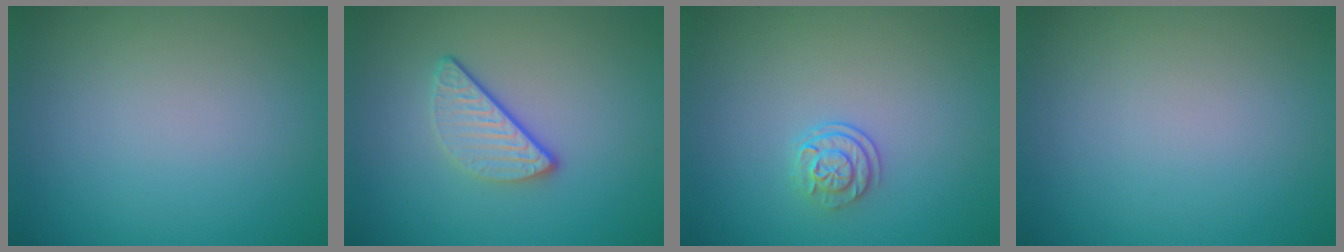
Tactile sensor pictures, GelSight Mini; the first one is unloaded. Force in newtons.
{"total": 3.0, "press": 2.3, "slide": 1.9}
{"total": 2.2, "press": 1.7, "slide": 1.4}
{"total": 0.0}